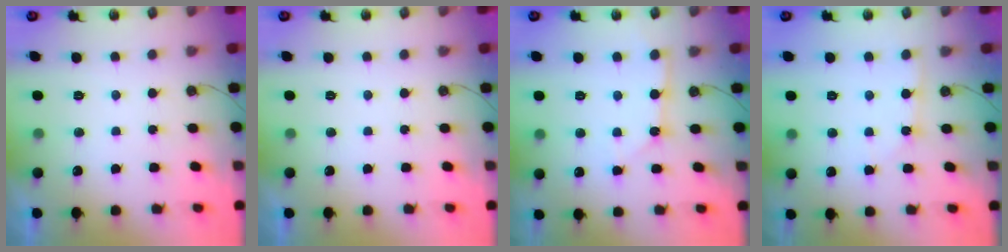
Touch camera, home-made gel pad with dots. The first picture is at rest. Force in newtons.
{"total": 0.0}
{"total": 2.7, "press": 2.7, "slide": 0.3}
{"total": 2.6, "press": 2.6, "slide": 0.3}